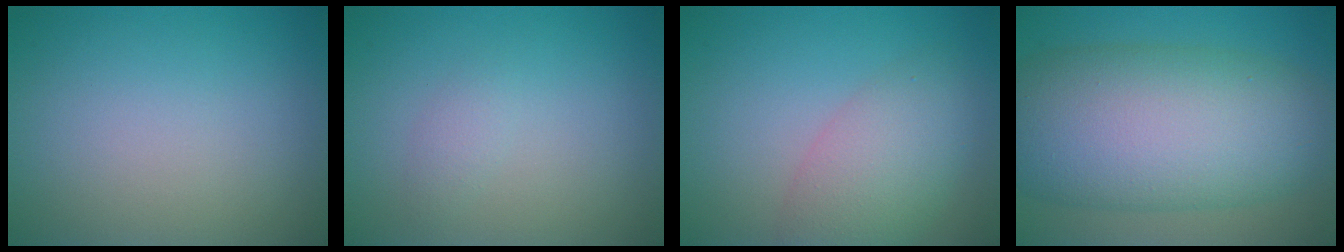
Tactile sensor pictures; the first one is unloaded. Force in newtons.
{"total": 1.1, "press": 1.1, "slide": 0.0}
{"total": 4.7, "press": 4.7, "slide": 0.2}
{"total": 13.3, "press": 13.3, "slide": 0.0}